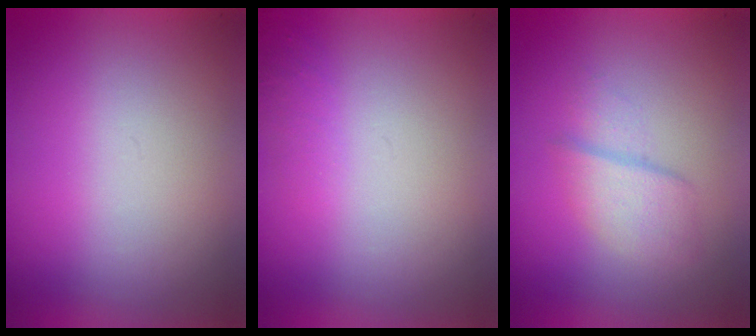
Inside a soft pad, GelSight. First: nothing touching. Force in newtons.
{"total": 1.1}
{"total": 2.2}